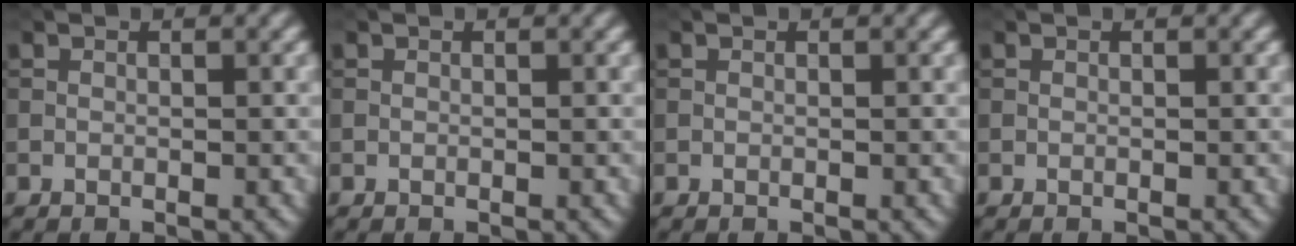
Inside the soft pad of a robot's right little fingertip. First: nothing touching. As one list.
[{"total": 0.0}, {"total": 0.0}, {"total": 0.0}]